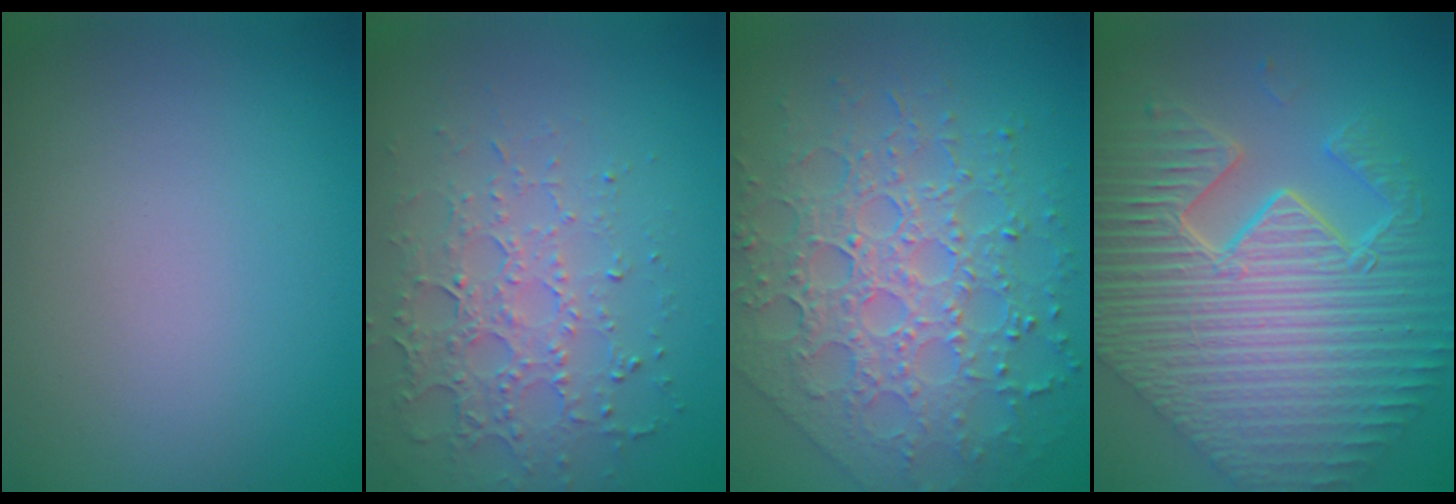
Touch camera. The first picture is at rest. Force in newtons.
{"total": 3.4, "press": 3.2, "slide": 1.0}
{"total": 8.0, "press": 5.8, "slide": 5.5}
{"total": 12.0, "press": 7.8, "slide": 9.1}